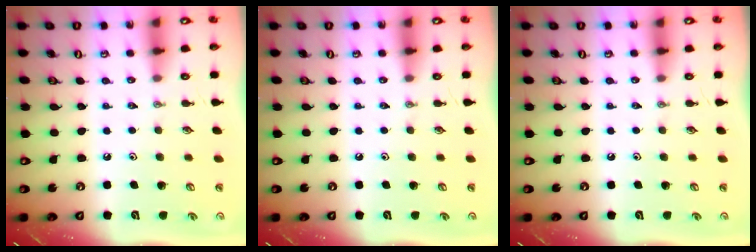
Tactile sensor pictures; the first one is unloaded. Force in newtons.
{"total": 0.0}
{"total": 0.0}